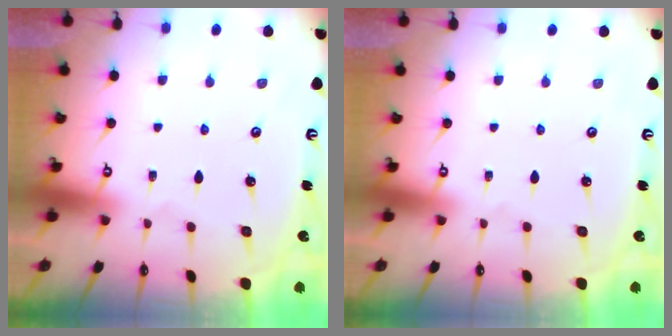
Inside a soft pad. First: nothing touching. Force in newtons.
{"total": 0.0}